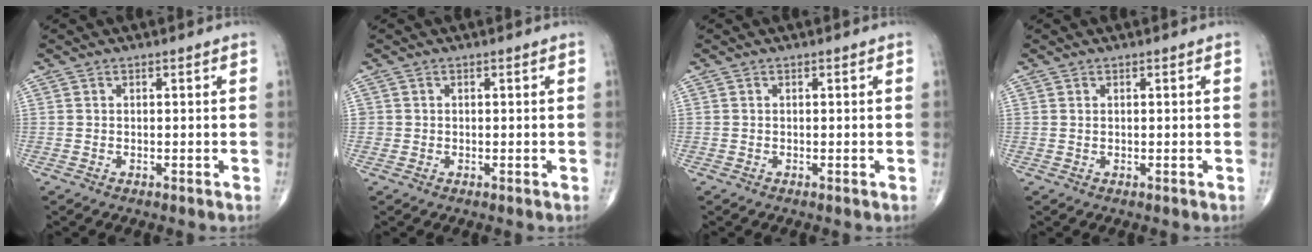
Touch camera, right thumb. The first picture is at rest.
{"total": 0.8, "force": [-0.1, 0.8, 0.0], "torque": [0.006, 0.005, -0.003]}
{"total": 0.0}
{"total": 0.0}